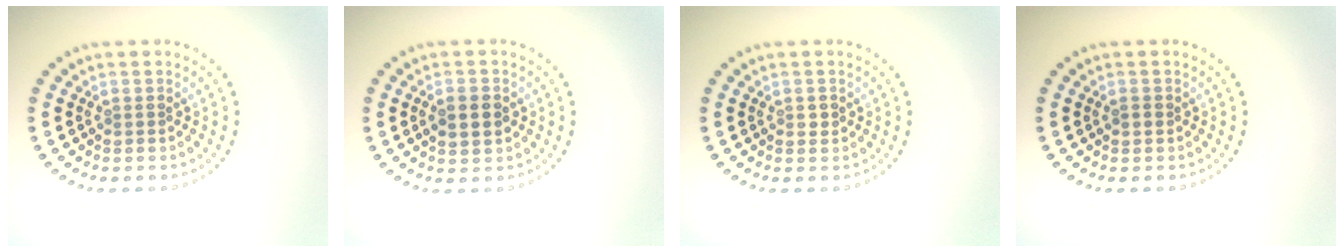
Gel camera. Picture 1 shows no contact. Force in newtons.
{"total": 2.5, "press": 2.5, "slide": 0.2}
{"total": 0.8, "press": 0.8, "slide": 0.1}
{"total": 0.9, "press": 0.9, "slide": 0.3}